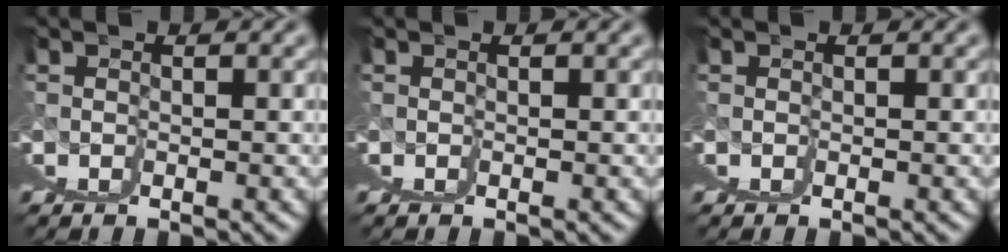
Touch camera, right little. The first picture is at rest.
{"total": 0.0}
{"total": 0.0}